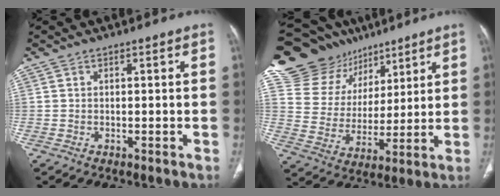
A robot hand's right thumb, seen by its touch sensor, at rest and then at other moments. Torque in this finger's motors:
{"motor_torque": [-1.34, 1.42, -0.19, -0.18, -0.14]}